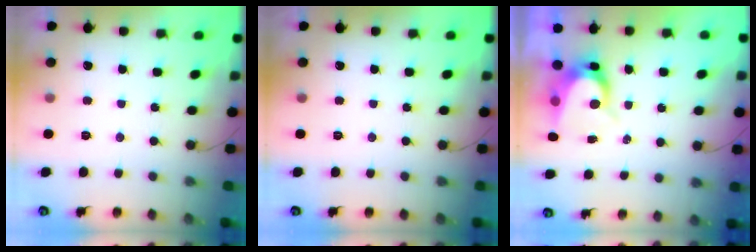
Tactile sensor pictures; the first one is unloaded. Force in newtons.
{"total": 0.0}
{"total": 7.0, "press": 6.9, "slide": 0.8}